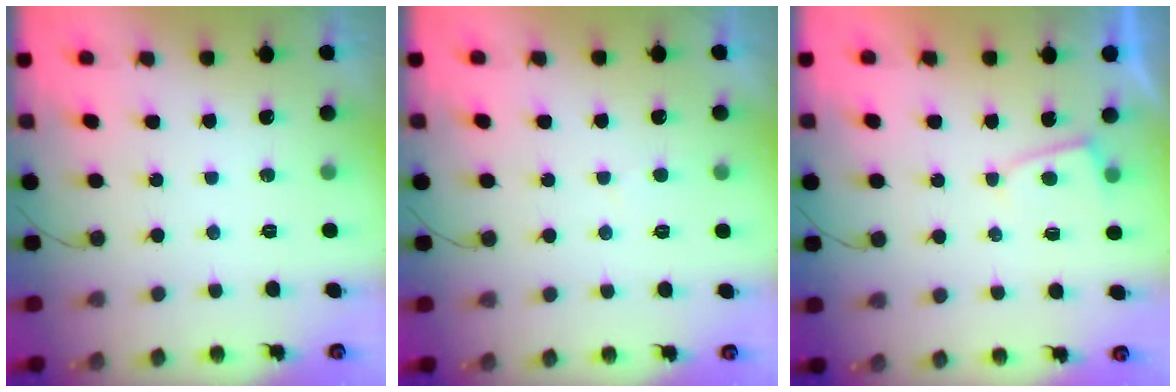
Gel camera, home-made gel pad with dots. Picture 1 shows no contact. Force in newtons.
{"total": 2.4, "press": 2.4, "slide": 0.4}
{"total": 2.3, "press": 2.3, "slide": 0.3}